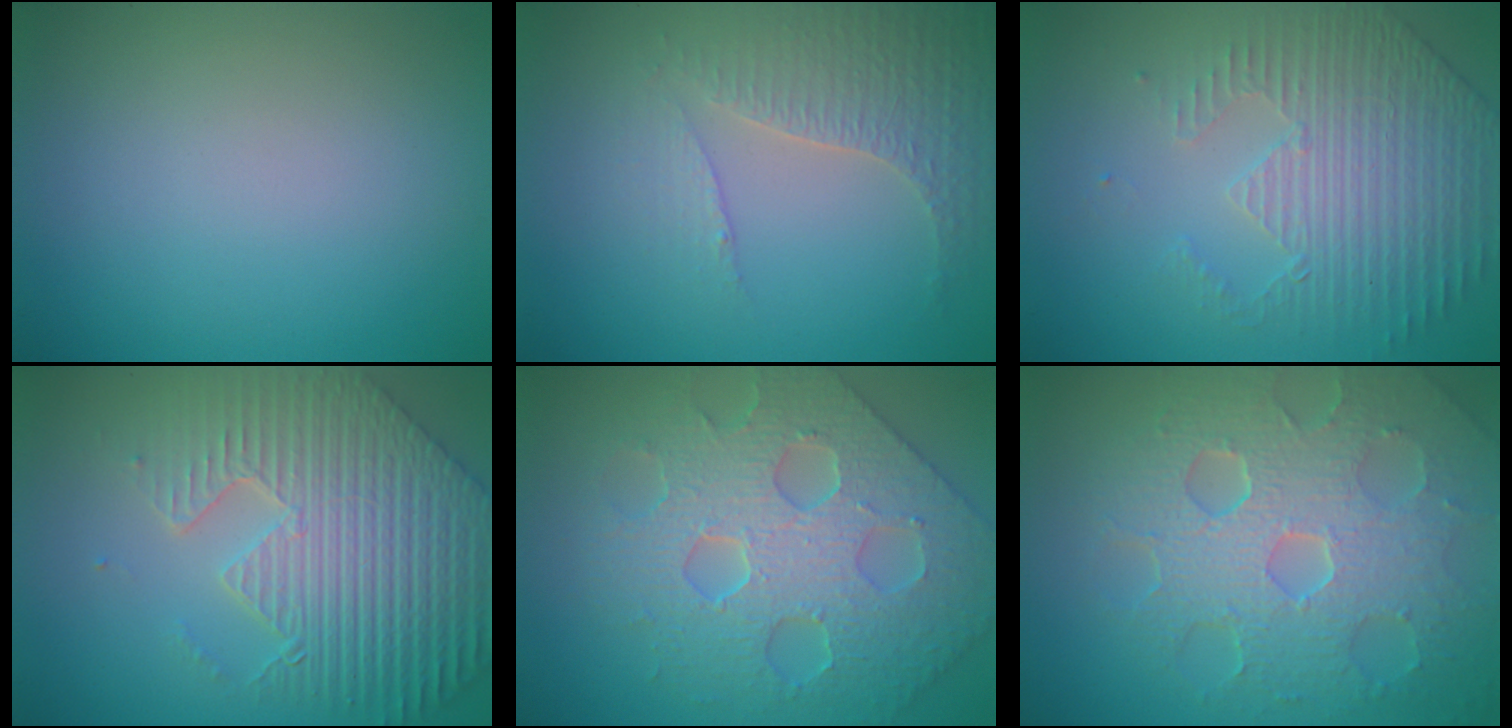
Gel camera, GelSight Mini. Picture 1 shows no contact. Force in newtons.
{"total": 4.2, "press": 3.0, "slide": 2.9}
{"total": 4.4, "press": 3.3, "slide": 3.0}
{"total": 9.5, "press": 6.5, "slide": 6.8}
{"total": 6.9, "press": 6.1, "slide": 3.3}
{"total": 8.7, "press": 5.9, "slide": 6.5}